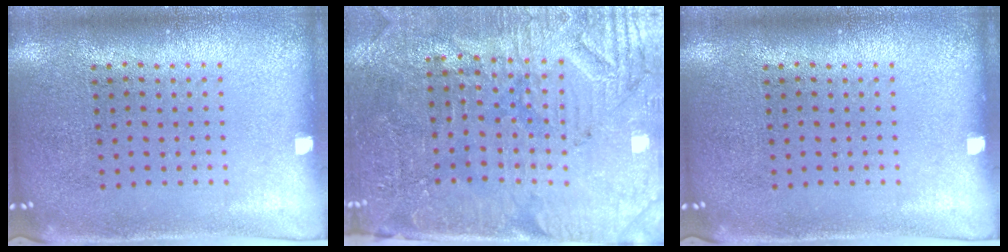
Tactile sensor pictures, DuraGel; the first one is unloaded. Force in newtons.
{"total": 3.8, "press": 3.5, "slide": 1.4}
{"total": 0.0}